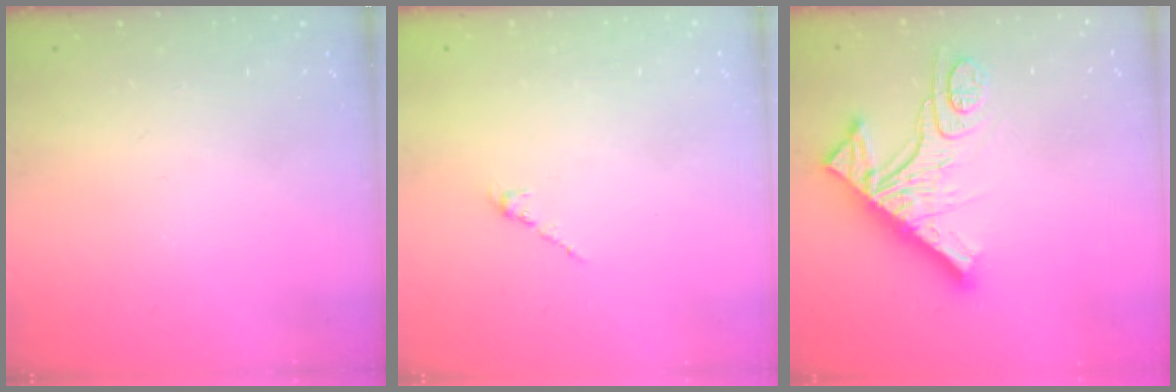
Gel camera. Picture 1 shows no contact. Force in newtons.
{"total": 1.3, "press": 1.2, "slide": 0.5}
{"total": 18.5, "press": 18.4, "slide": 1.5}